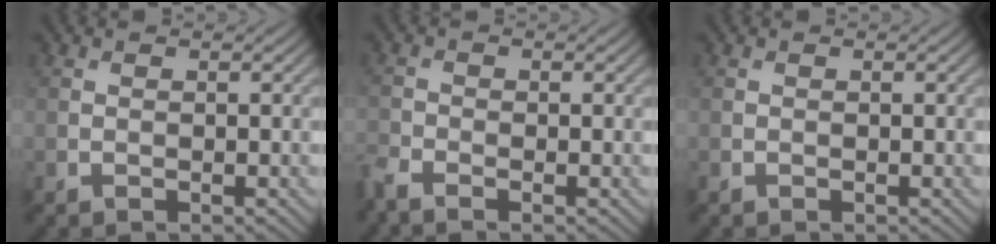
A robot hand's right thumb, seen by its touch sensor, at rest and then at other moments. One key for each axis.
{"total": 2.5, "fx": -2.2, "fy": 0.6, "fz": 1.1, "tx": -0.033, "ty": -0.012, "tz": -0.057}
{"total": 0.0}